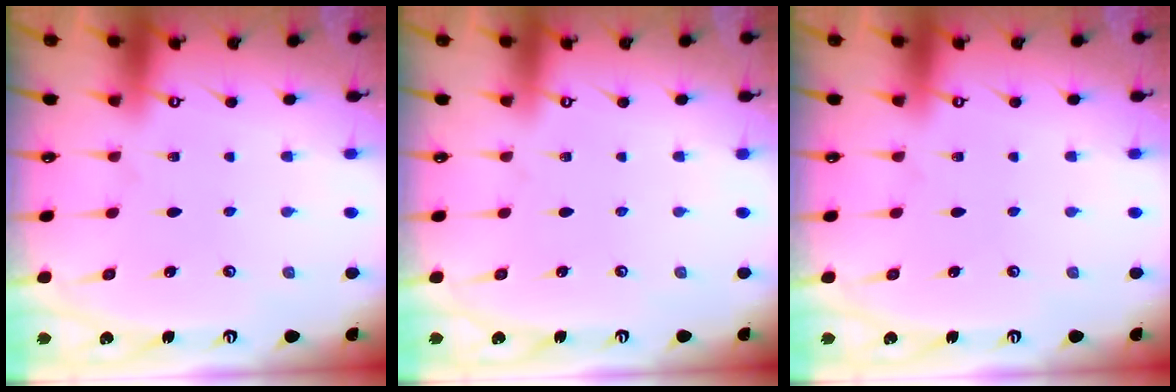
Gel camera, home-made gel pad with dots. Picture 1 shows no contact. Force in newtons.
{"total": 0.0}
{"total": 0.0}